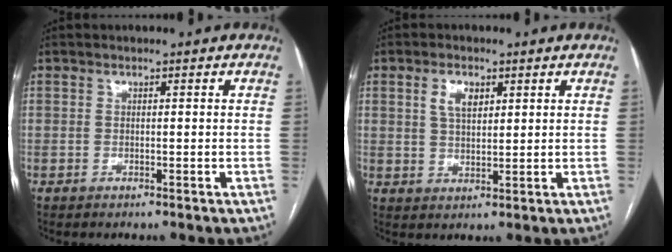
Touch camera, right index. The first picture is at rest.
{"total": 4.1, "force": [1.8, 2.1, 3.0], "torque": [-0.060, 0.006, 0.036]}